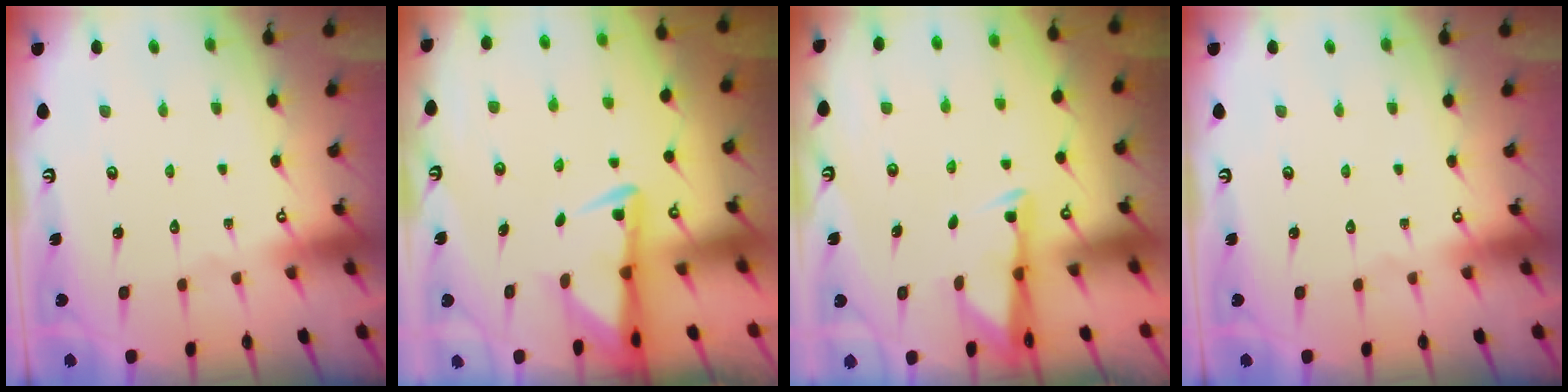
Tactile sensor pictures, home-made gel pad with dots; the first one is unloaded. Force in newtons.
{"total": 3.4, "press": 3.3, "slide": 0.6}
{"total": 2.7, "press": 2.6, "slide": 0.4}
{"total": 0.0}